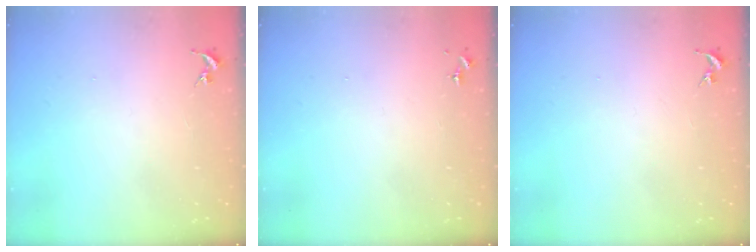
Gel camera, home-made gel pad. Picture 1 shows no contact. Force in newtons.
{"total": 0.0}
{"total": 0.0}